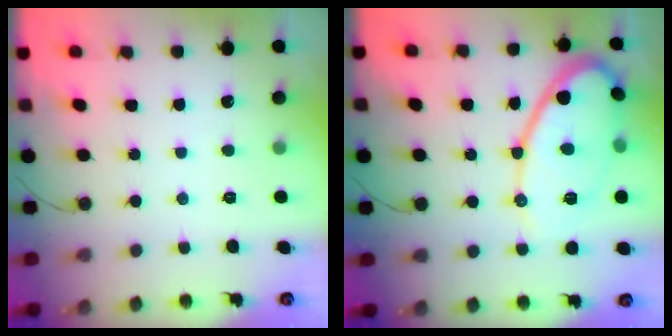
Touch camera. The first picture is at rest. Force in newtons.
{"total": 13.6, "press": 13.6, "slide": 0.5}